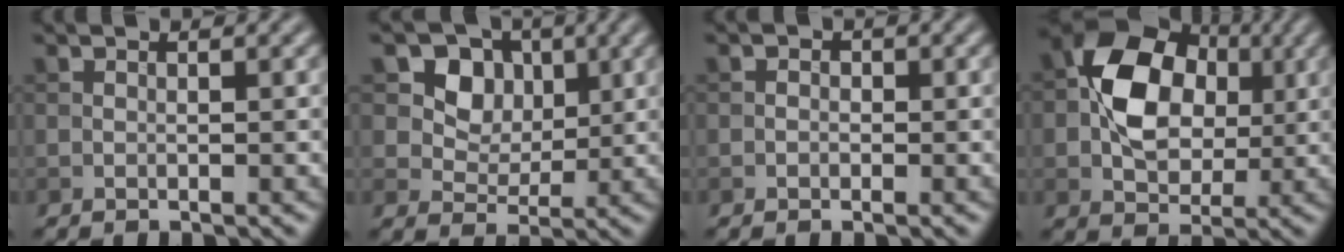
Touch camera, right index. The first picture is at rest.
{"total": 5.0, "force": [1.6, 4.1, 2.3], "torque": [-0.036, -0.009, 0.025]}
{"total": 0.7, "force": [-0.2, 0.6, 0.2], "torque": [0.000, -0.003, -0.007]}
{"total": 9.2, "force": [0.8, 6.8, 6.1], "torque": [-0.106, 0.007, 0.009]}